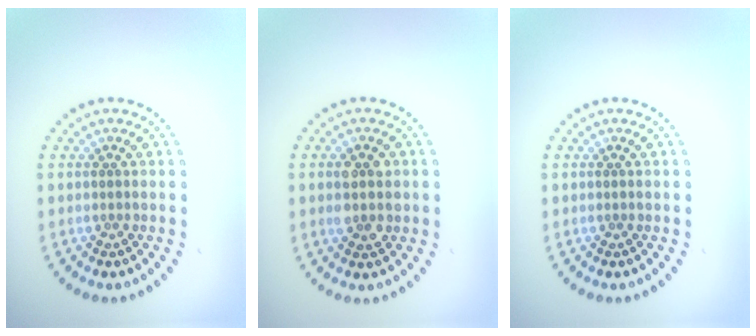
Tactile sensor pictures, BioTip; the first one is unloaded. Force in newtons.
{"total": 2.8, "press": 2.8, "slide": 0.2}
{"total": 0.0}